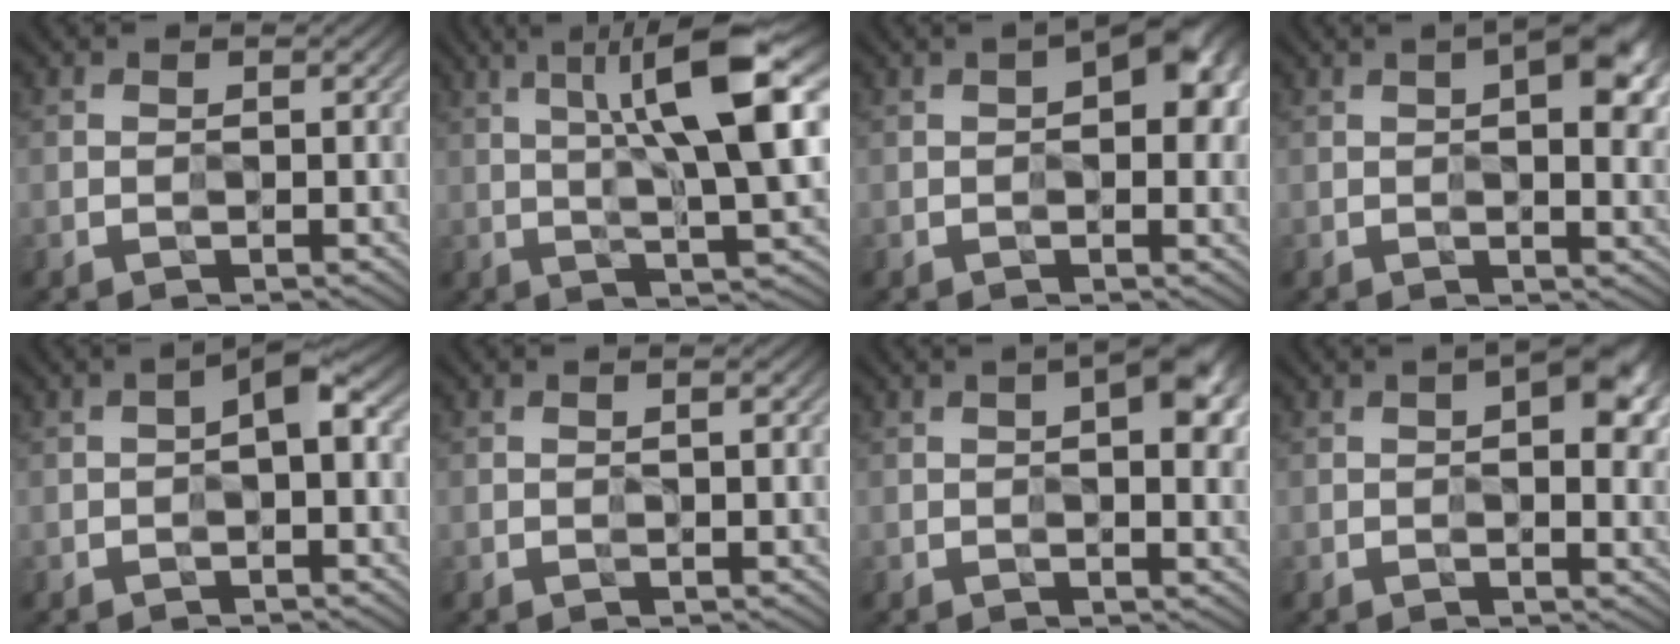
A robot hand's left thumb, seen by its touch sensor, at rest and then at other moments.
{"total": 13.5, "force": [3.6, 3.0, 12.6], "torque": [-0.208, 0.000, 0.069]}
{"total": 7.0, "force": [1.1, 3.3, 6.1], "torque": [-0.076, 0.010, 0.011]}
{"total": 8.4, "force": [2.2, 3.3, 7.4], "torque": [-0.098, 0.011, 0.024]}
{"total": 3.5, "force": [-0.1, 1.1, 3.3], "torque": [-0.053, 0.012, -0.005]}
{"total": 0.9, "force": [0.2, 0.0, 0.9], "torque": [-0.015, 0.001, 0.002]}
{"total": 6.4, "force": [1.6, 2.4, 5.7], "torque": [-0.076, 0.006, 0.019]}
{"total": 7.4, "force": [1.8, 3.2, 6.4], "torque": [-0.082, 0.008, 0.020]}